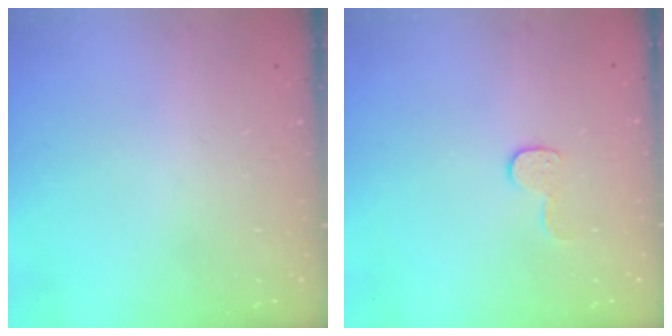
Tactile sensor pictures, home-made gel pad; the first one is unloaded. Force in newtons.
{"total": 6.1, "press": 6.1, "slide": 0.2}